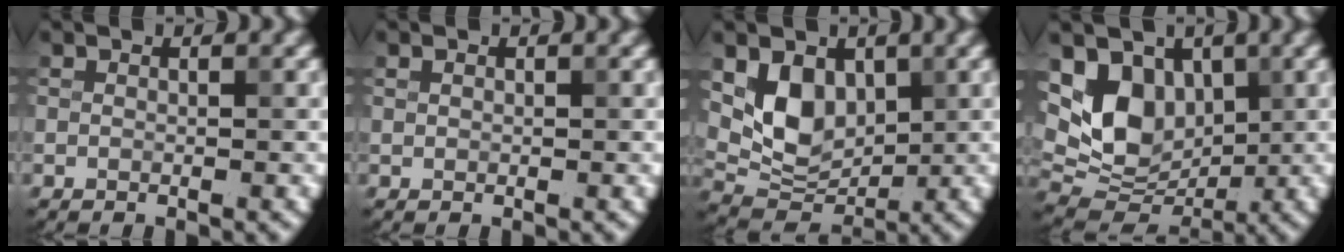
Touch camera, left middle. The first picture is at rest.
{"total": 0.5, "force": [0.2, 0.4, 0.2], "torque": [-0.002, 0.001, 0.005]}
{"total": 5.6, "force": [1.6, 4.0, 3.5], "torque": [-0.067, -0.012, 0.034]}
{"total": 8.3, "force": [1.8, 6.1, 5.4], "torque": [-0.099, -0.010, 0.027]}